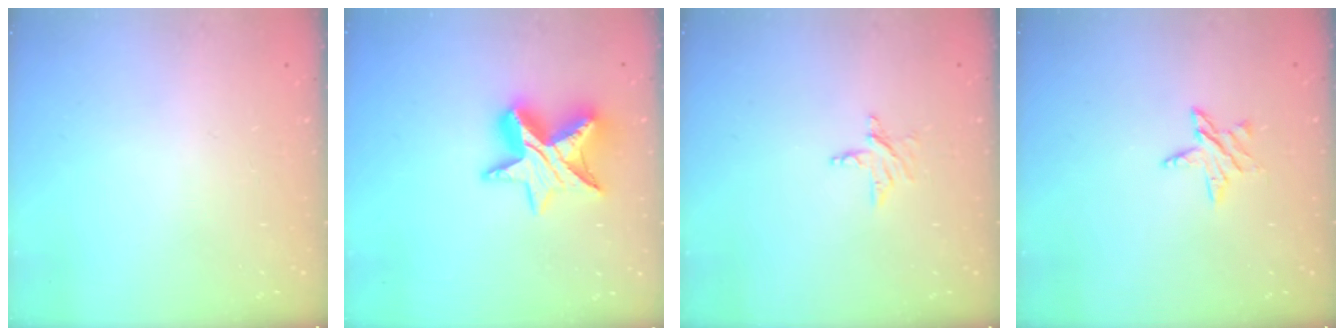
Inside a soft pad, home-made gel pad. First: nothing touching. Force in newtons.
{"total": 13.4, "press": 13.4, "slide": 0.9}
{"total": 3.5, "press": 3.4, "slide": 0.3}
{"total": 6.6, "press": 6.5, "slide": 0.6}